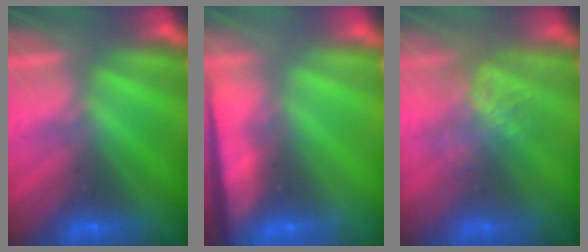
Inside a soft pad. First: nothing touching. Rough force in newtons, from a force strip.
{"total": 11.0}
{"total": 4.1}